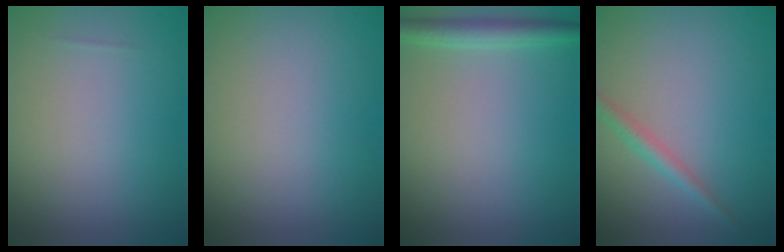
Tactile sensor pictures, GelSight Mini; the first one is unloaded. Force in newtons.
{"total": 0.0}
{"total": 2.3, "press": 2.3, "slide": 0.1}
{"total": 1.6, "press": 1.6, "slide": 0.0}